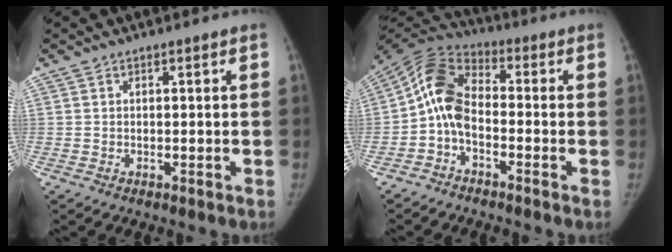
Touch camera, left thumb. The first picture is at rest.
{"total": 9.4, "force": [-2.1, 5.9, 7.0], "torque": [-0.131, 0.042, -0.059]}